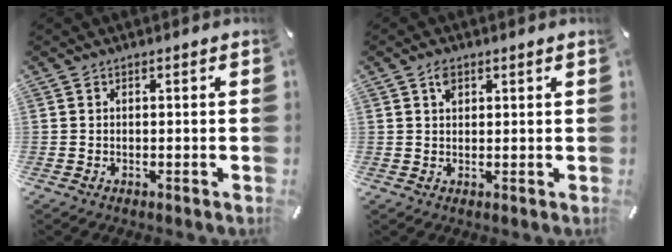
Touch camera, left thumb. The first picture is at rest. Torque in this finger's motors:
{"motor_torque": [0.31, 0.22, 0.18, -0.20, 0.09]}